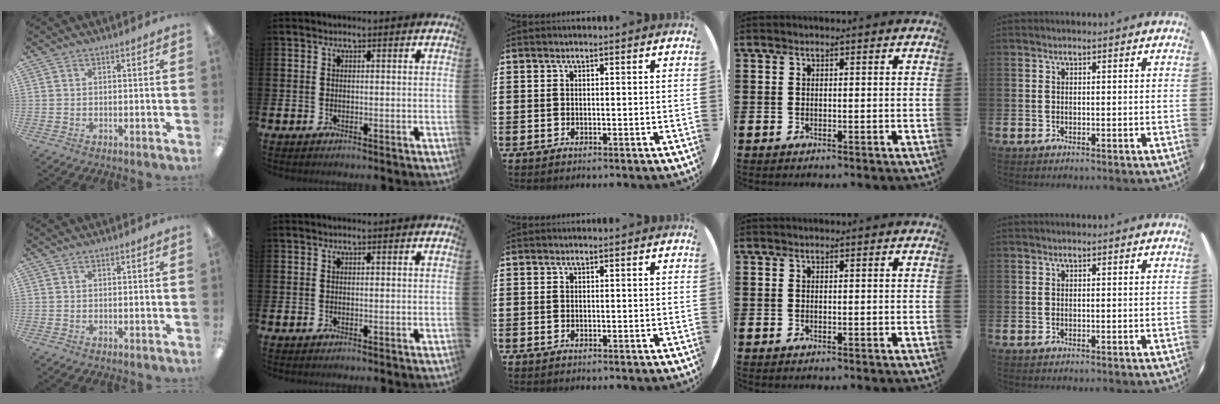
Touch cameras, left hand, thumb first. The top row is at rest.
{}